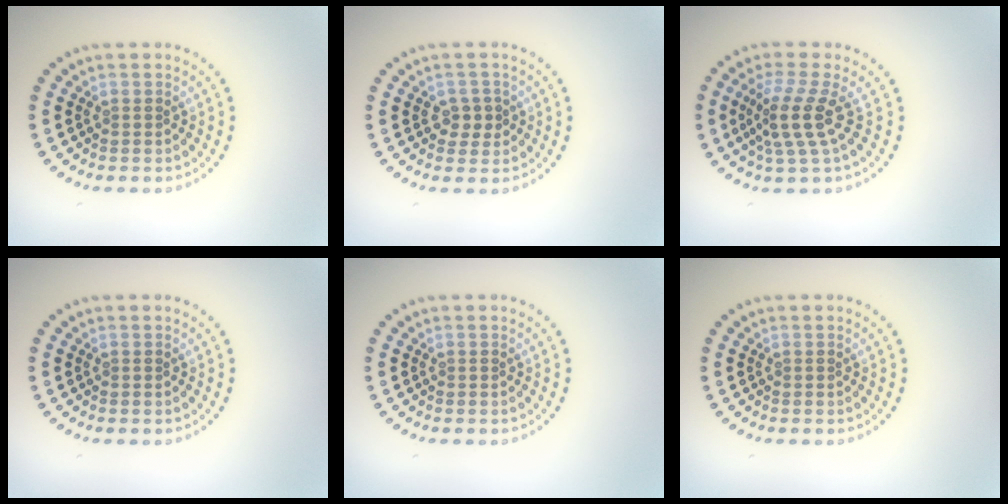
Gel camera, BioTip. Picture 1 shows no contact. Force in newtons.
{"total": 1.9, "press": 1.8, "slide": 0.6}
{"total": 3.8, "press": 2.8, "slide": 2.5}
{"total": 0.0}
{"total": 0.0}
{"total": 0.0}